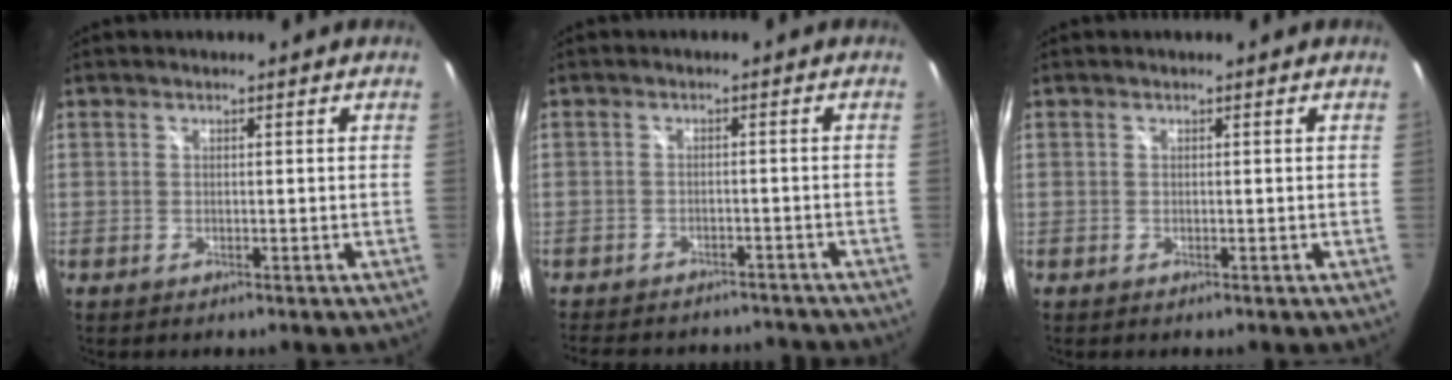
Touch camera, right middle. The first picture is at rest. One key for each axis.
{"total": 12.8, "fx": -11.2, "fy": 4.3, "fz": 4.7, "tx": -0.103, "ty": -0.008, "tz": -0.148}
{"total": 0.0}